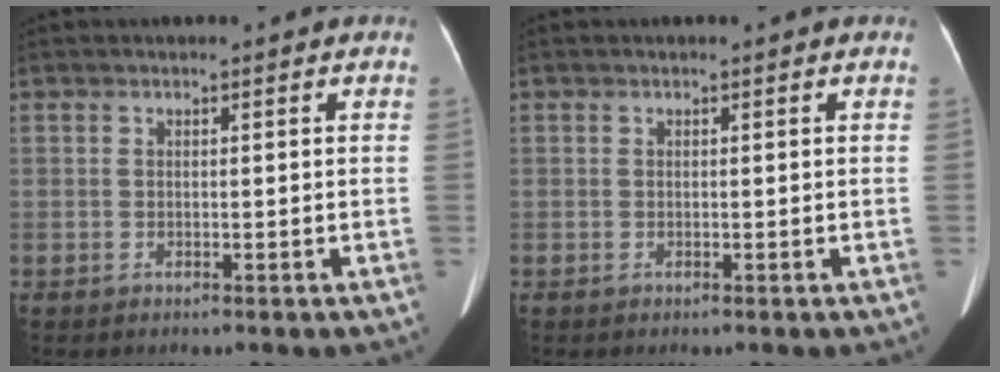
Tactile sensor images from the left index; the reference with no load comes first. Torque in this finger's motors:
{"motor_torque": [0.00, 0.00, 0.01, 0.00]}